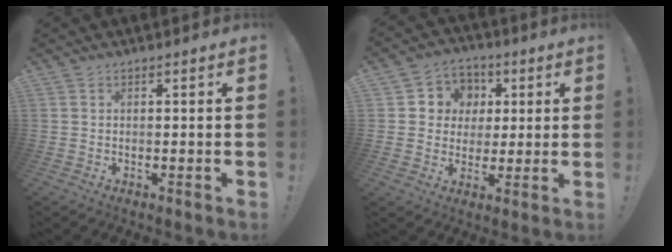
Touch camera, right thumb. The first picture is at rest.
{"total": 8.7, "force": [0.8, 8.4, 2.2], "torque": [-0.029, 0.000, 0.023]}